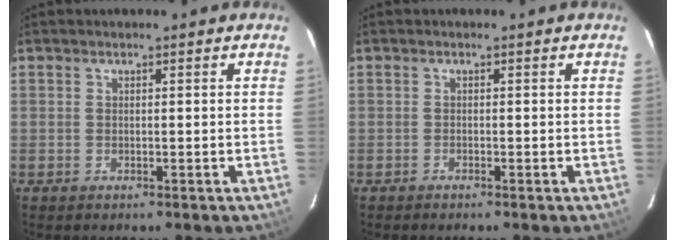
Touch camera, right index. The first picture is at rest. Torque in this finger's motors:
{"motor_torque": [-0.14, -0.16, 0.02, 0.00]}